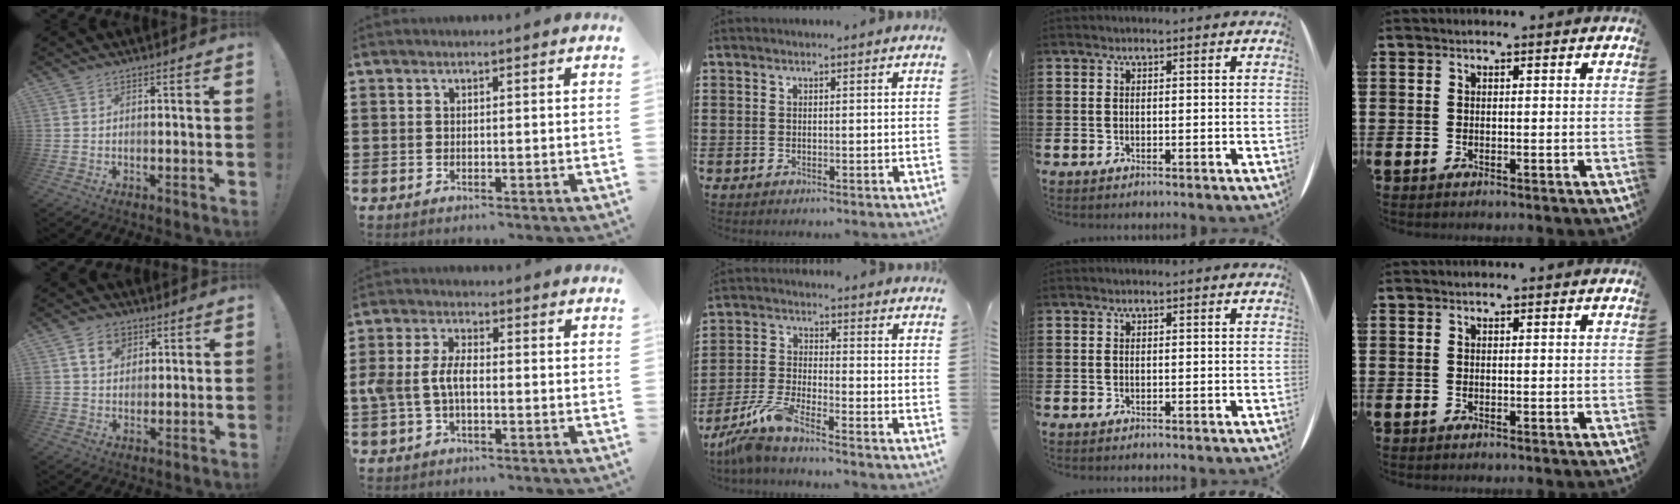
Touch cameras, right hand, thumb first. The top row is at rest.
{"thumb": {"total": 6.9, "force": [3.3, 5.2, 3.2], "torque": [-0.043, -0.005, 0.060]}, "index": {"total": 5.3, "force": [-0.7, 2.8, 4.5], "torque": [-0.112, -0.001, -0.020]}, "middle": {"total": 6.7, "force": [-5.6, 0.3, 3.7], "torque": [-0.099, -0.019, -0.114]}}